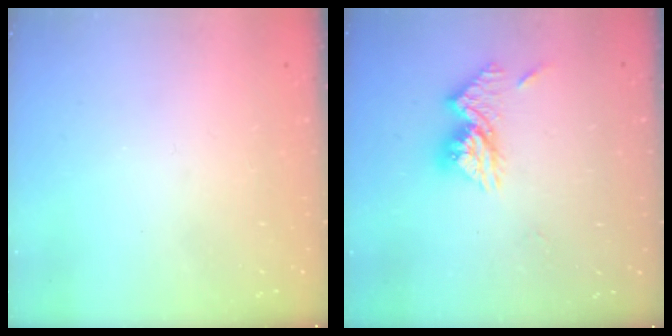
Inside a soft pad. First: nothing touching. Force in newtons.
{"total": 11.0, "press": 11.0, "slide": 0.7}